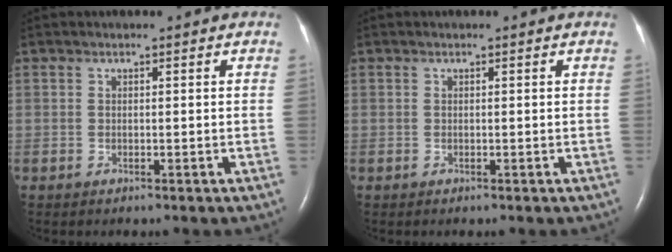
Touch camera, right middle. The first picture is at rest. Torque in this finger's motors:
{"motor_torque": [-0.07, -0.09, 0.00, 0.02]}